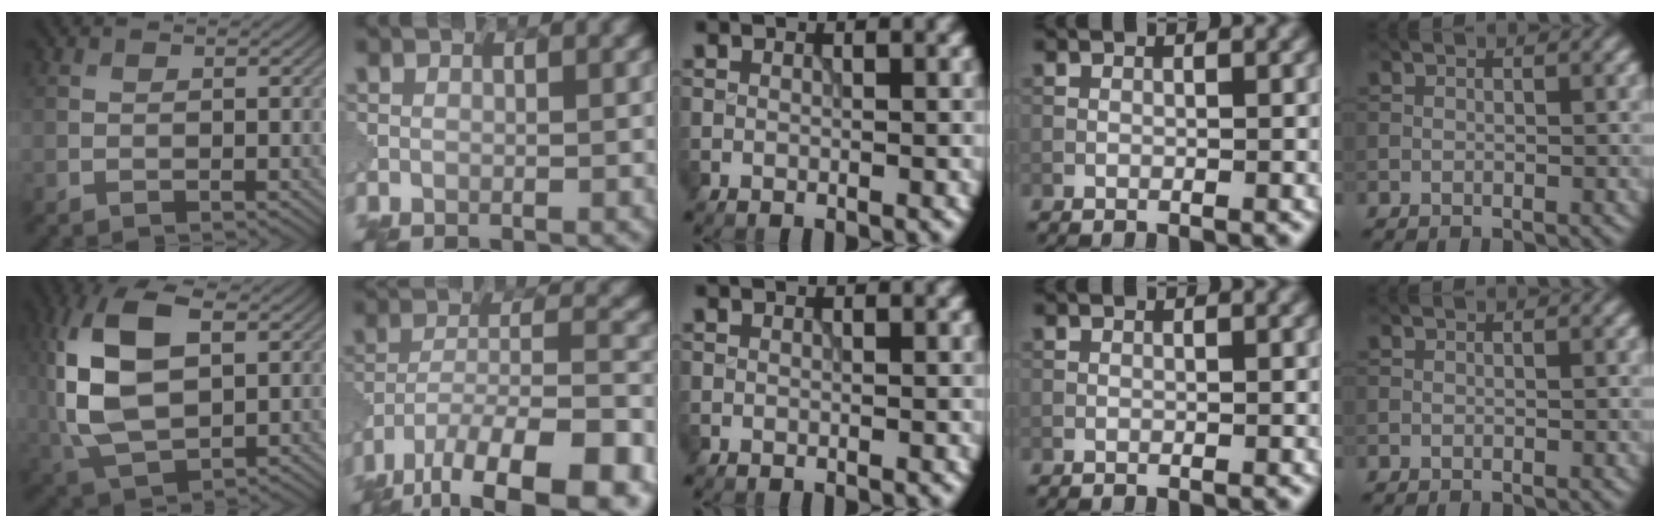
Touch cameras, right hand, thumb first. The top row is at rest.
{"thumb": {"total": 15.7, "force": [2.6, 8.8, 12.7], "torque": [-0.306, 0.002, 0.058]}, "index": {"total": 13.9, "force": [-10.1, 4.4, 8.5], "torque": [-0.169, -0.004, -0.160]}}